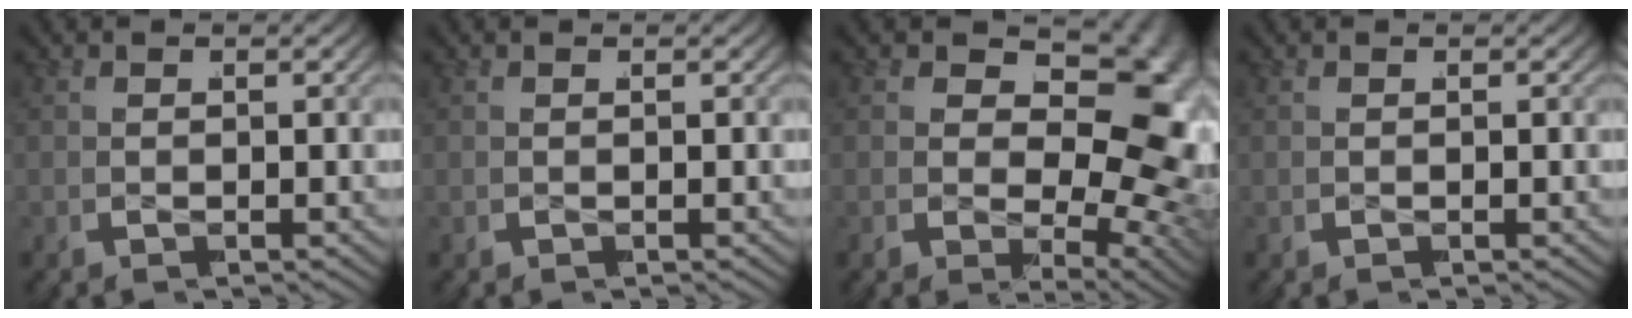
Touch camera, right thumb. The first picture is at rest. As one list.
[{"total": 0.0}, {"total": 14.8, "force": [-0.7, 8.6, 12.1], "torque": [-0.180, -0.038, 0.008]}, {"total": 0.0}]